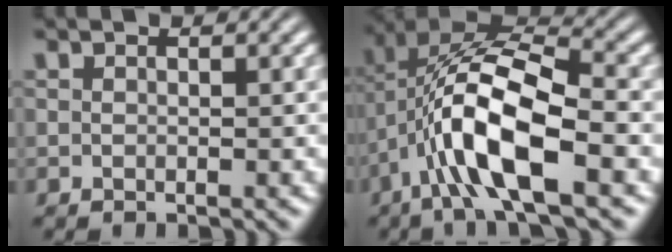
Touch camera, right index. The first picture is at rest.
{"total": 10.6, "force": [0.0, 6.2, 8.6], "torque": [-0.168, -0.017, -0.001]}